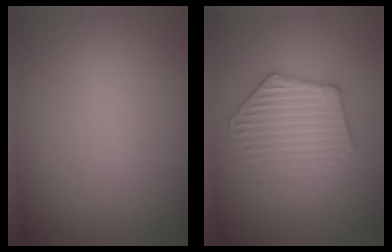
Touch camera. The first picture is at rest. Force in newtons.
{"total": 4.0, "press": 3.9, "slide": 0.9}